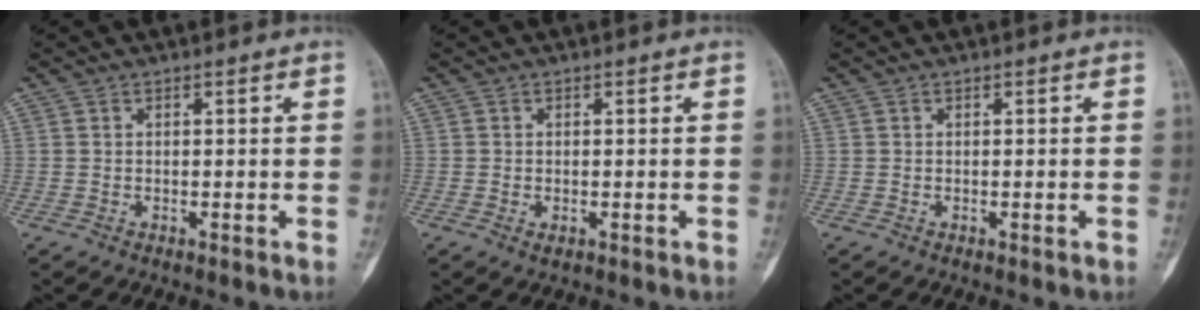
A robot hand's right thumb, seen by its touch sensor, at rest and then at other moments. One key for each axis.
{"total": 1.1, "fx": -0.3, "fy": 0.8, "fz": 0.7, "tx": -0.011, "ty": -0.001, "tz": -0.002}
{"total": 0.5, "fx": -0.1, "fy": 0.2, "fz": 0.5, "tx": -0.001, "ty": 0.000, "tz": 0.000}